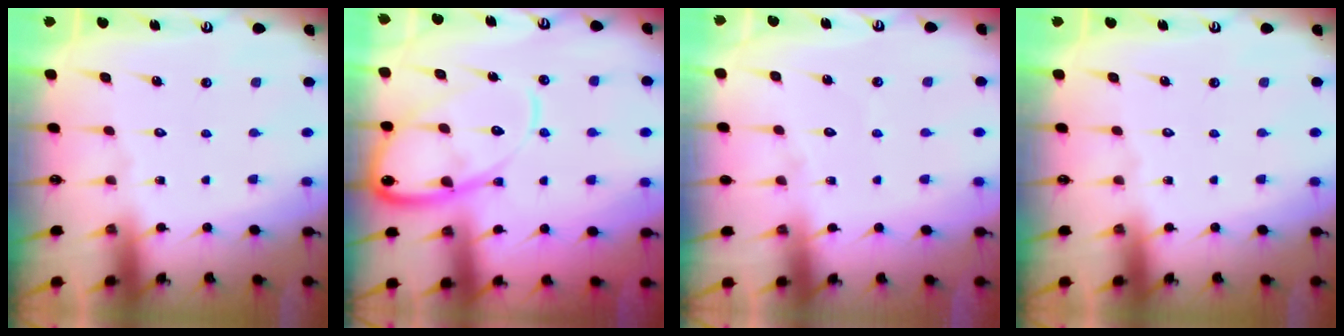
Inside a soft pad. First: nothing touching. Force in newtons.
{"total": 14.8, "press": 14.7, "slide": 1.5}
{"total": 2.9, "press": 2.9, "slide": 0.3}
{"total": 0.0}